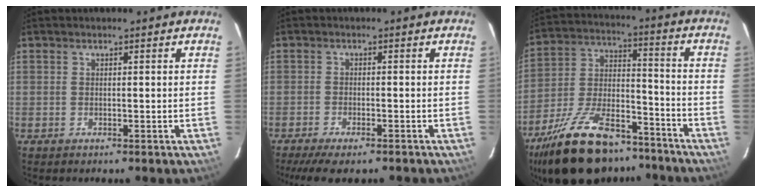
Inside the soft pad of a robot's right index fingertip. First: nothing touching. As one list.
[{"total": 8.6, "force": [-6.8, 2.2, 4.8], "torque": [-0.110, -0.028, -0.112]}, {"total": 24.8, "force": [-18.4, 10.5, 12.9], "torque": [-0.255, 0.005, -0.284]}]